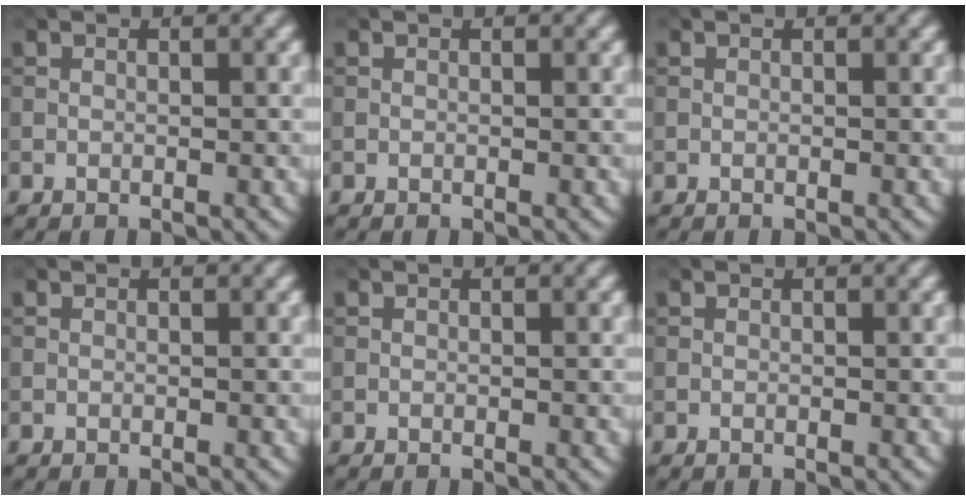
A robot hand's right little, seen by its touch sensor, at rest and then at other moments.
{"total": 0.0}
{"total": 0.0}
{"total": 0.0}
{"total": 0.0}
{"total": 0.0}